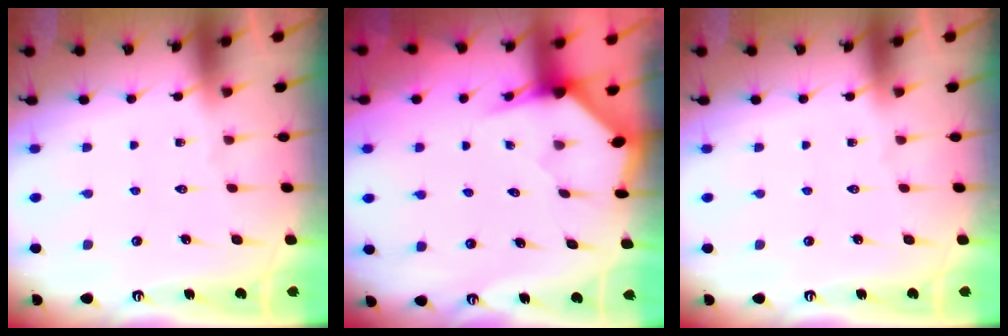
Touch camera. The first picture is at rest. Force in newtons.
{"total": 3.3, "press": 3.3, "slide": 0.3}
{"total": 0.0}